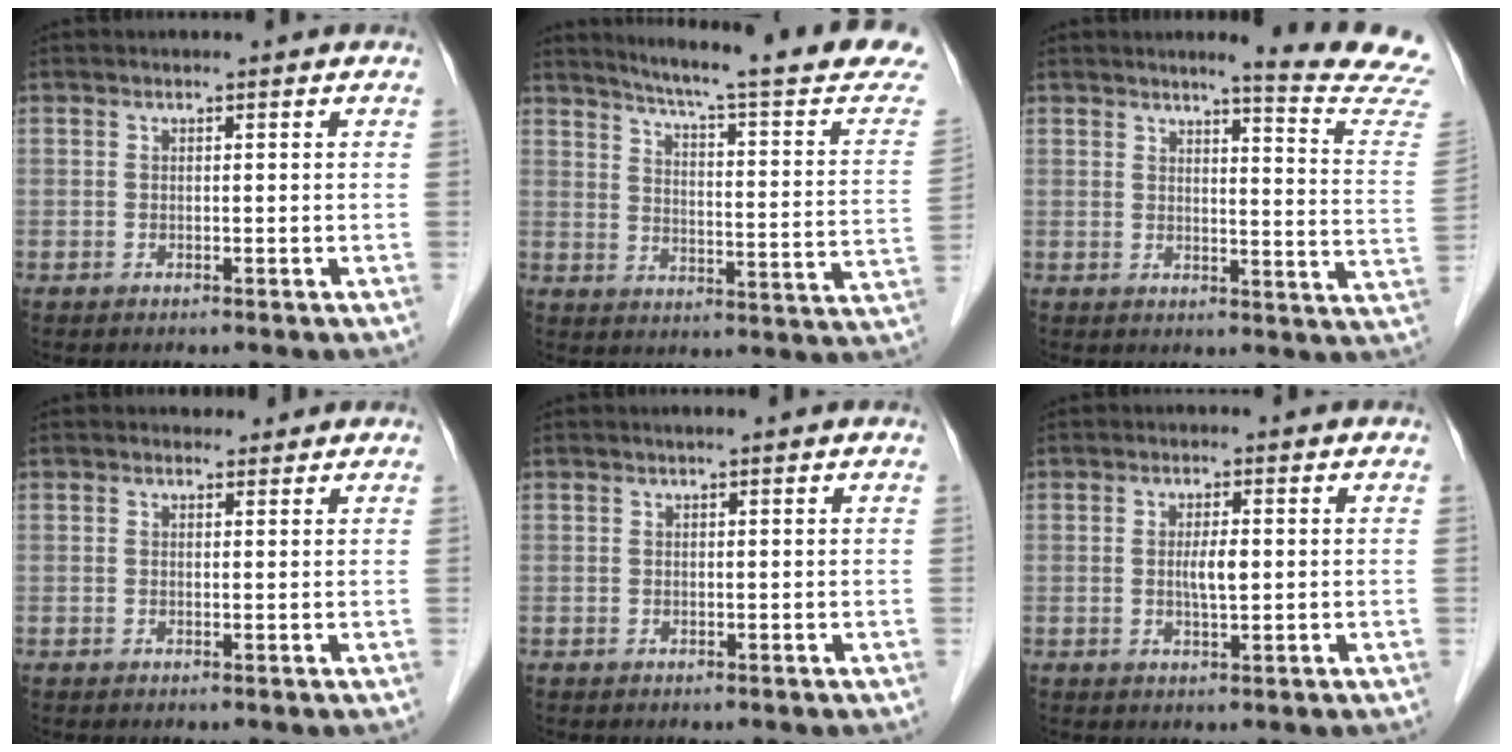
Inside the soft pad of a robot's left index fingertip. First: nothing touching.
{"total": 21.7, "force": [19.2, -0.5, 10.0], "torque": [-0.144, -0.076, 0.234]}
{"total": 12.9, "force": [12.2, -1.8, 3.6], "torque": [-0.041, -0.101, 0.123]}
{"total": 1.4, "force": [1.1, 0.8, -0.1], "torque": [-0.002, 0.004, 0.013]}
{"total": 1.0, "force": [0.8, -0.1, 0.6], "torque": [-0.010, 0.011, 0.016]}
{"total": 2.7, "force": [0.1, 0.3, 2.6], "torque": [-0.050, -0.002, 0.004]}